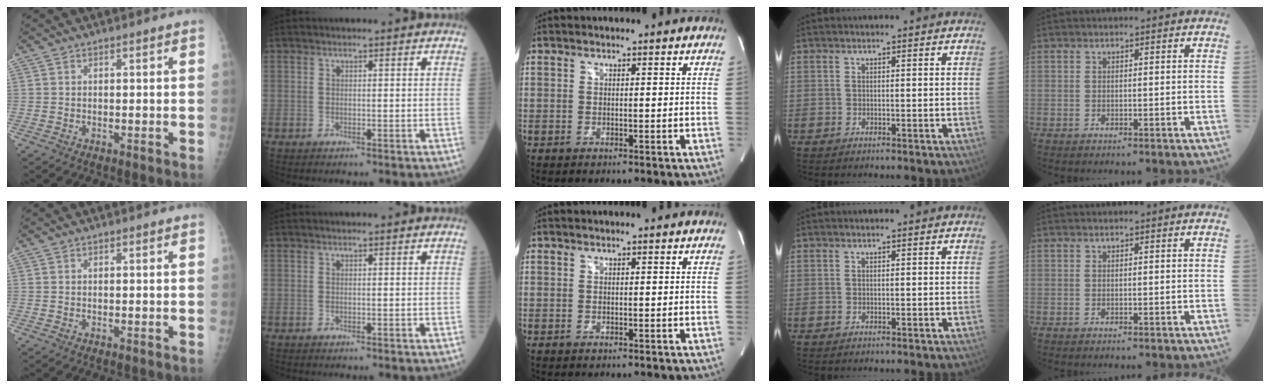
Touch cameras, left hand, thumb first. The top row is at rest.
{}